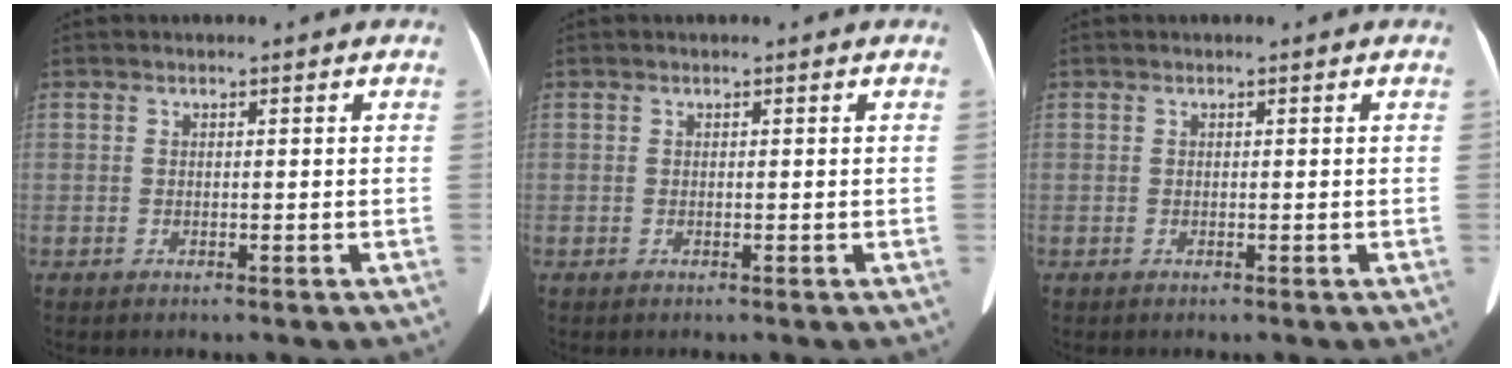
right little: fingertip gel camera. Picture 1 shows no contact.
{"total": 0.0}
{"total": 0.0}